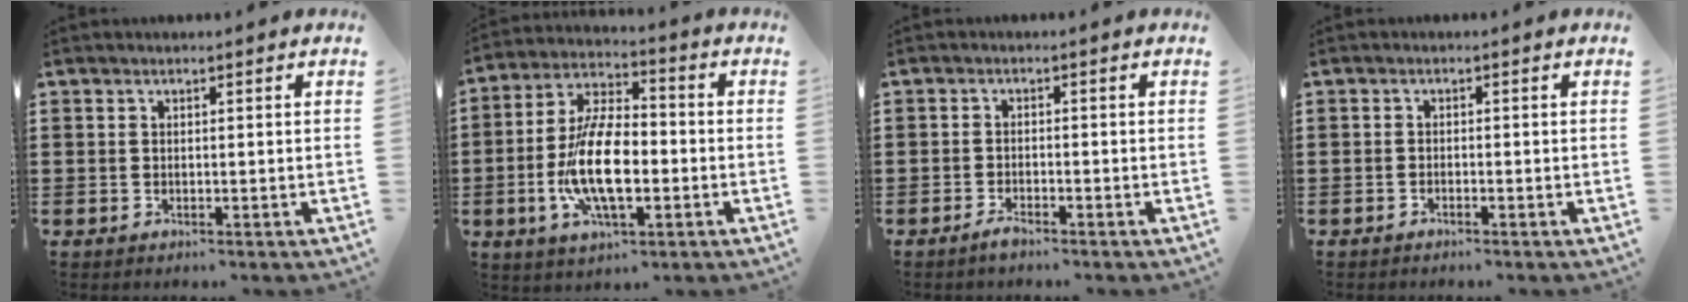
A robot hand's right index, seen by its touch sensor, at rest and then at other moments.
{"total": 12.5, "force": [-2.7, 5.6, 10.8], "torque": [-0.240, -0.007, -0.054]}
{"total": 1.6, "force": [-1.3, 0.3, 0.9], "torque": [-0.017, -0.002, -0.024]}
{"total": 0.7, "force": [-0.6, 0.0, 0.1], "torque": [-0.003, 0.001, -0.013]}